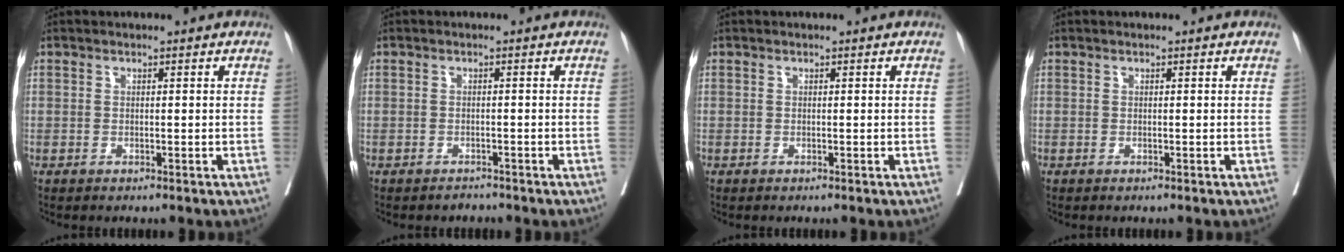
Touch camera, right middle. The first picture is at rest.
{"total": 0.8, "force": [-0.7, 0.2, -0.3], "torque": [0.004, -0.002, -0.014]}
{"total": 0.0}
{"total": 0.0}